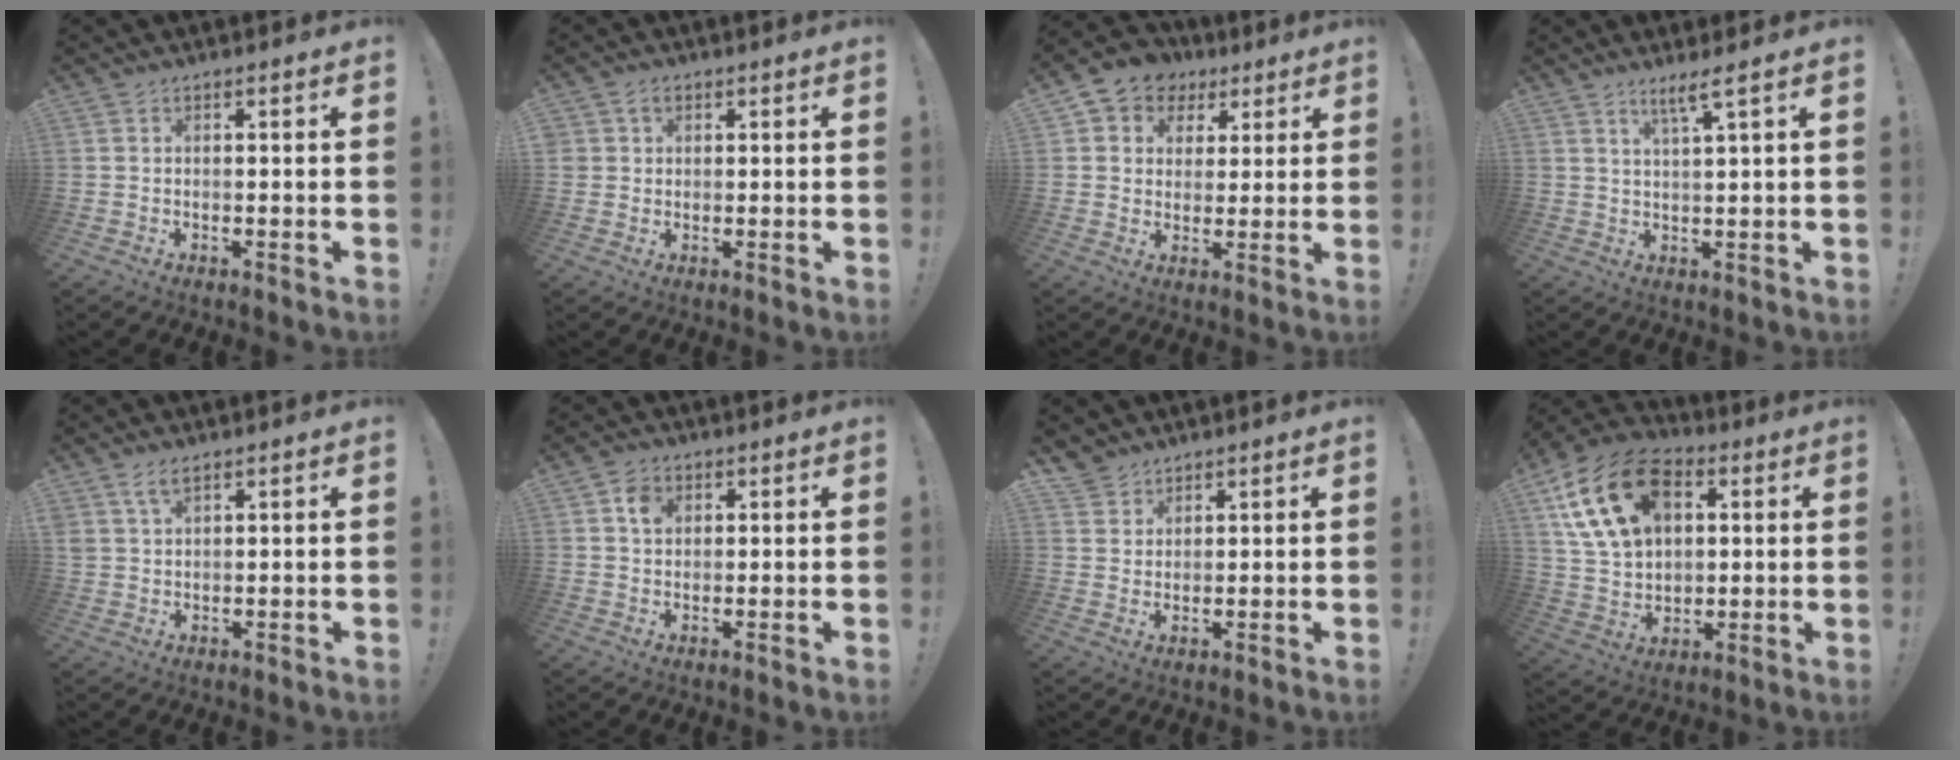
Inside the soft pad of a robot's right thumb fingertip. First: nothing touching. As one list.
[{"total": 2.9, "force": [1.4, 2.4, 0.7], "torque": [-0.015, -0.001, 0.027]}, {"total": 7.9, "force": [3.1, 7.0, 2.0], "torque": [-0.024, -0.016, 0.065]}, {"total": 4.4, "force": [2.9, -0.3, 3.2], "torque": [-0.055, -0.014, 0.045]}, {"total": 4.1, "force": [2.5, 2.0, 2.5], "torque": [-0.049, -0.005, 0.049]}, {"total": 4.5, "force": [1.8, 3.6, 2.2], "torque": [-0.021, -0.006, 0.028]}, {"total": 4.1, "force": [3.5, 2.3, 0.3], "torque": [-0.007, -0.024, 0.066]}, {"total": 20.8, "force": [8.0, 14.3, 12.8], "torque": [-0.224, -0.018, 0.152]}]